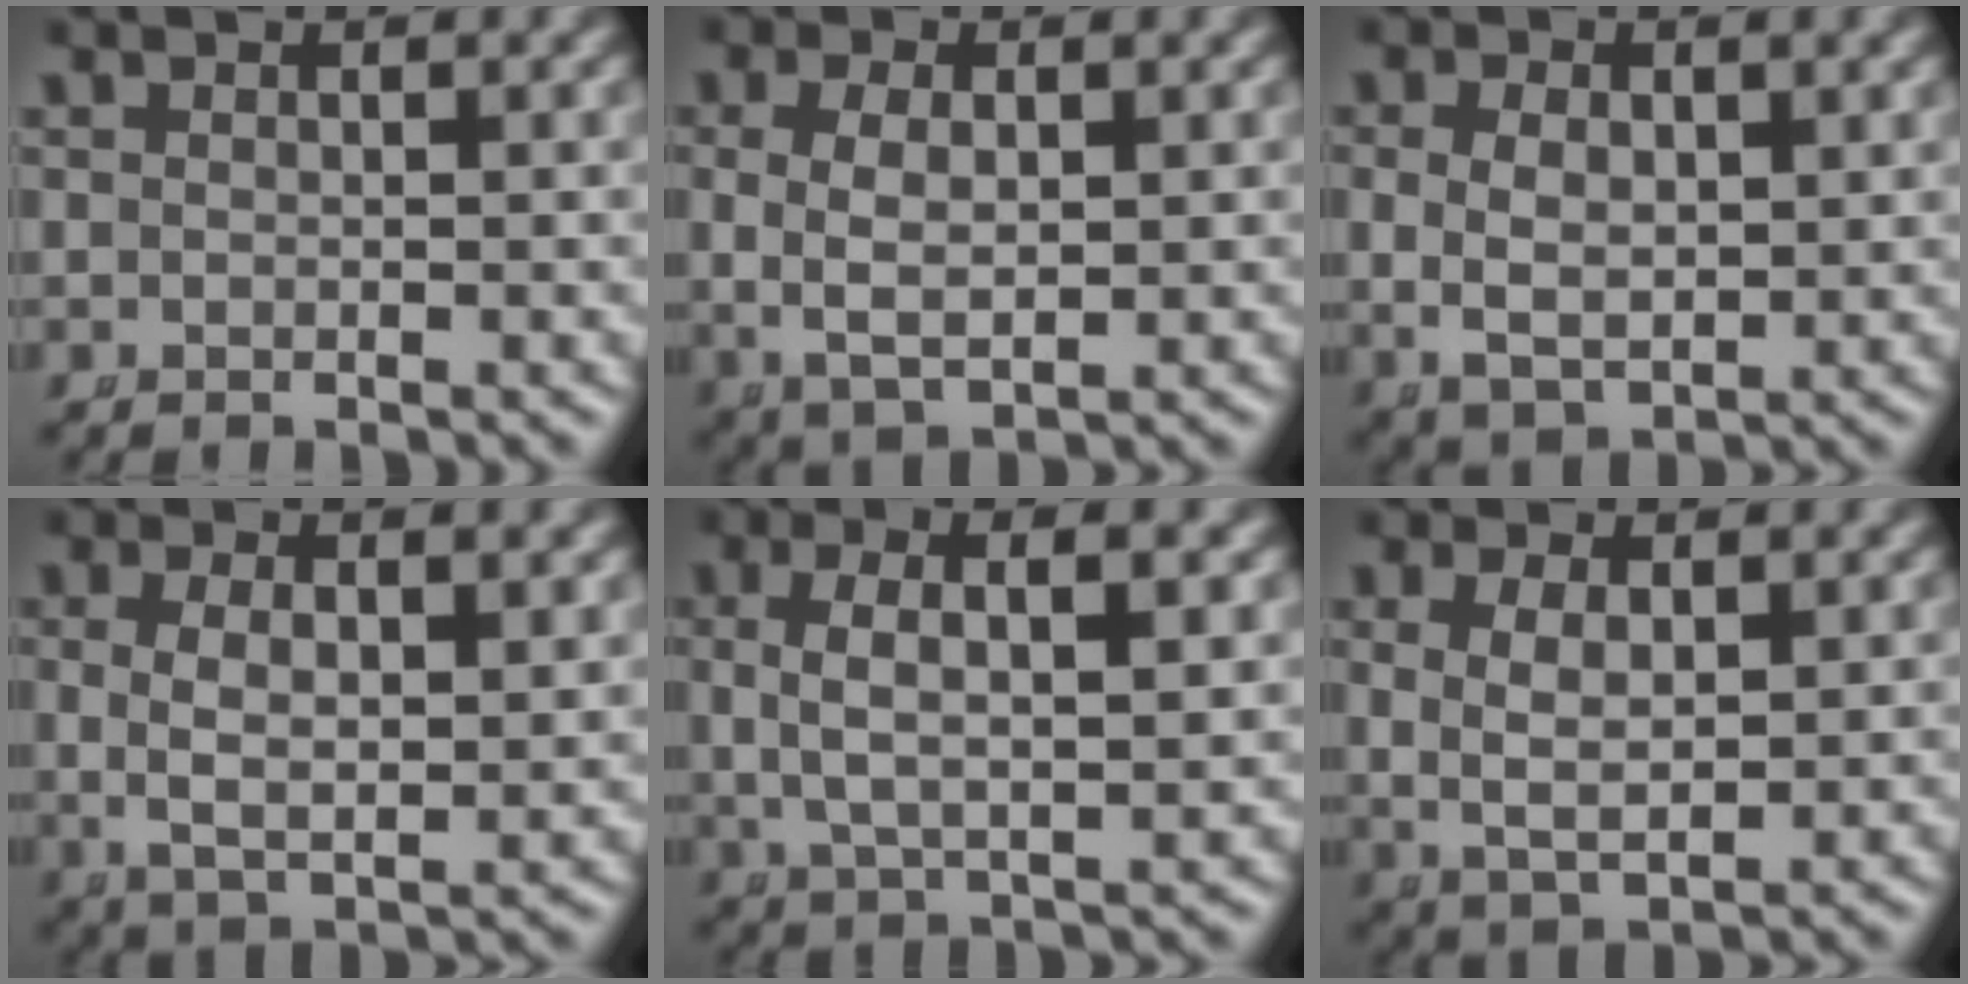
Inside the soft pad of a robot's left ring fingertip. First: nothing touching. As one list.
[{"total": 5.5, "force": [0.2, 3.7, 4.1], "torque": [-0.087, -0.009, 0.015]}, {"total": 5.1, "force": [0.1, 3.6, 3.5], "torque": [-0.076, -0.019, 0.019]}, {"total": 5.1, "force": [0.4, 2.7, 4.3], "torque": [-0.090, -0.010, 0.020]}, {"total": 5.0, "force": [1.1, 1.9, 4.5], "torque": [-0.095, -0.002, 0.030]}, {"total": 5.2, "force": [0.3, 3.5, 3.9], "torque": [-0.084, -0.013, 0.016]}]